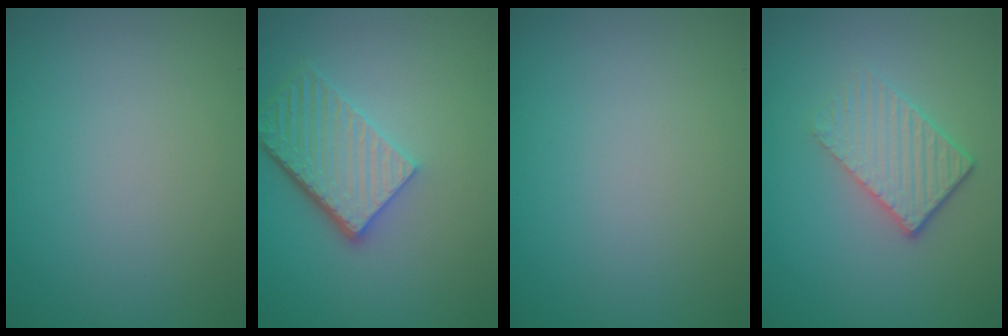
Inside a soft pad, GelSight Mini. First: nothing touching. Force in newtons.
{"total": 5.2, "press": 3.9, "slide": 3.4}
{"total": 0.0}
{"total": 3.4, "press": 2.6, "slide": 2.1}